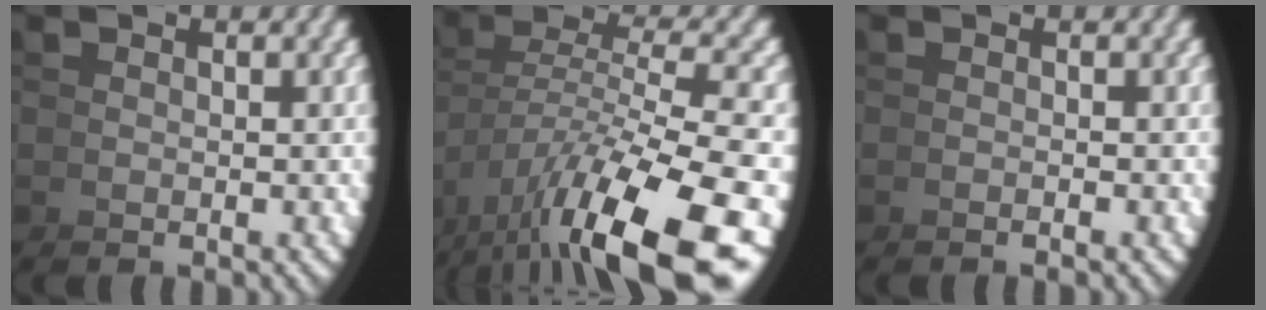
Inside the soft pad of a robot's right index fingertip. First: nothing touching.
{"total": 9.7, "force": [-2.7, 4.0, 8.3], "torque": [-0.137, -0.023, -0.019]}
{"total": 0.6, "force": [-0.5, -0.4, 0.2], "torque": [-0.004, 0.006, -0.011]}